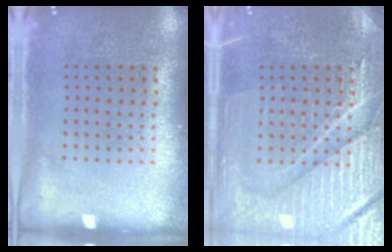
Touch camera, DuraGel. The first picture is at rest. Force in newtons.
{"total": 4.3, "press": 4.2, "slide": 0.5}